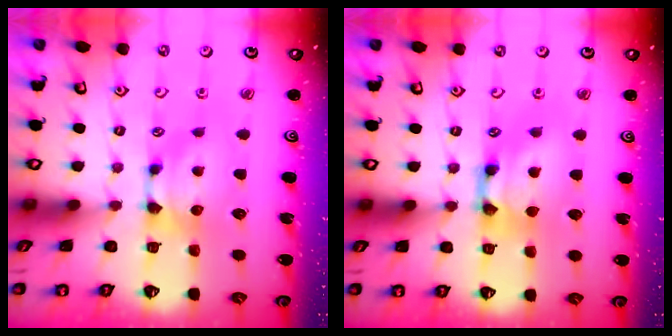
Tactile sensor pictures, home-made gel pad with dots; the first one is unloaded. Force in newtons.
{"total": 3.6, "press": 3.6, "slide": 0.3}